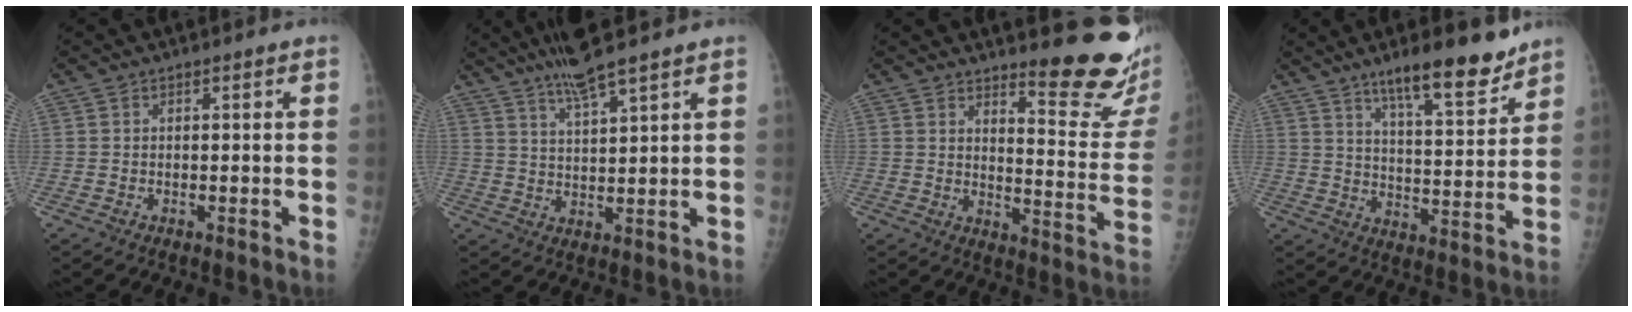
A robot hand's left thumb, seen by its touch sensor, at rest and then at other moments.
{"total": 7.1, "force": [5.6, -0.1, 4.4], "torque": [-0.076, -0.028, 0.109]}
{"total": 14.2, "force": [11.8, 1.9, 7.7], "torque": [-0.076, -0.136, 0.150]}
{"total": 13.5, "force": [9.9, 2.9, 8.6], "torque": [-0.103, -0.065, 0.162]}